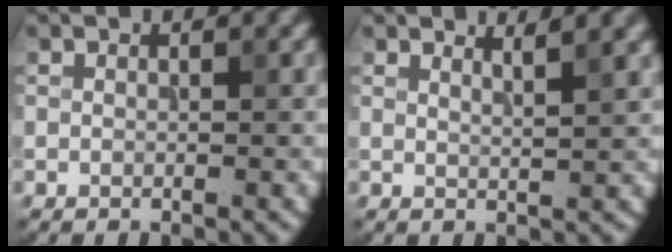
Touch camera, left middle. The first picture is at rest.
{"total": 2.4, "force": [1.8, 0.6, 1.5], "torque": [-0.004, 0.005, 0.019]}